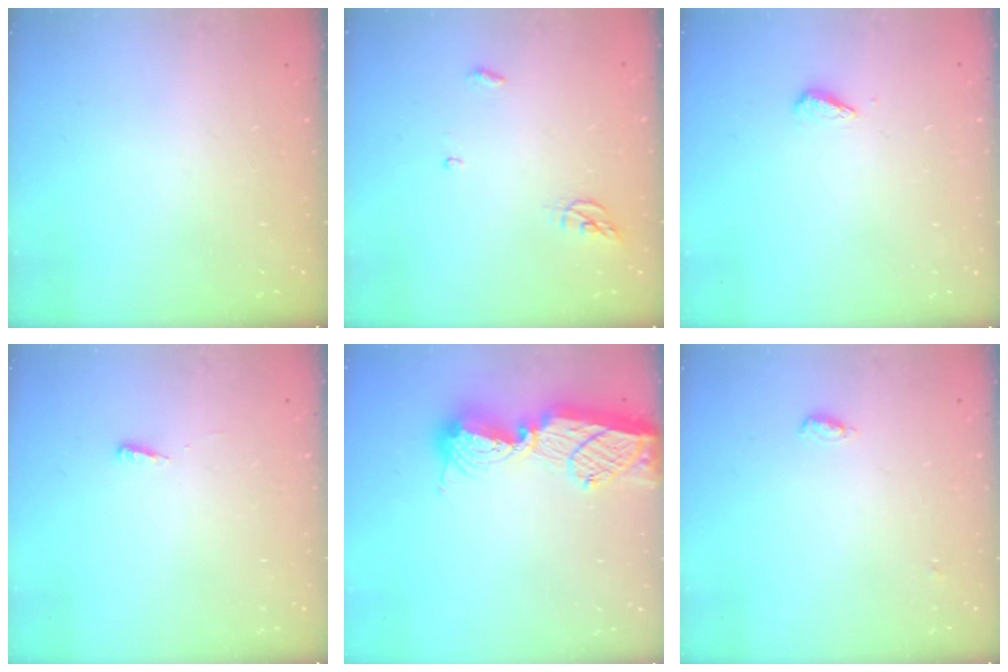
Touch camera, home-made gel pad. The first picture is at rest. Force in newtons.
{"total": 4.0, "press": 3.9, "slide": 0.4}
{"total": 2.7, "press": 2.7, "slide": 0.6}
{"total": 3.1, "press": 3.0, "slide": 0.9}
{"total": 15.2, "press": 15.1, "slide": 1.3}
{"total": 4.0, "press": 3.8, "slide": 1.1}